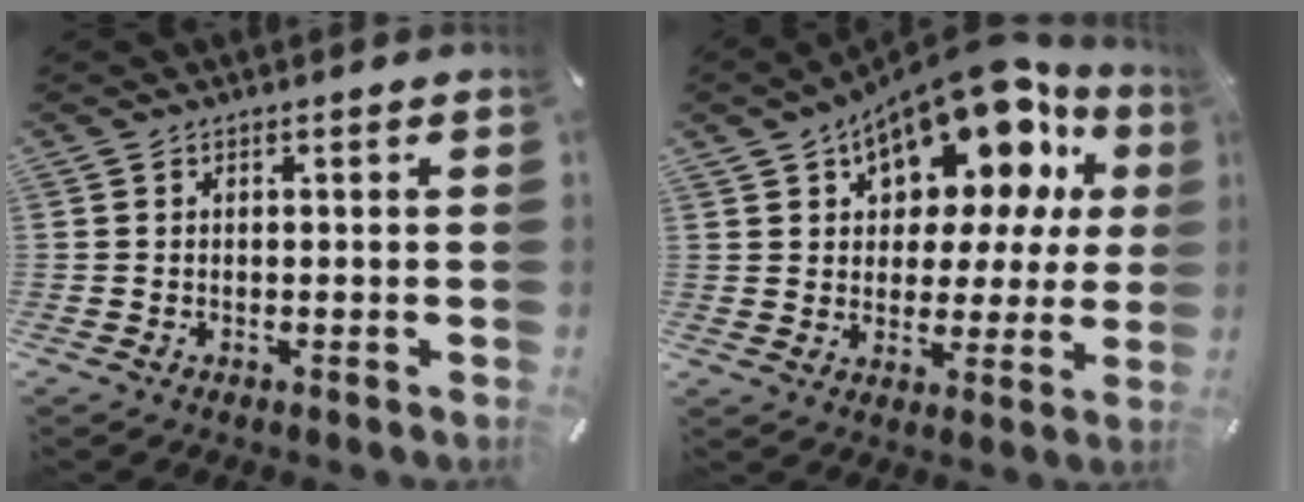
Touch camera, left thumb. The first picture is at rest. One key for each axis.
{"total": 17.1, "fx": 11.4, "fy": 8.5, "fz": 9.5, "tx": -0.149, "ty": -0.087, "tz": 0.194}